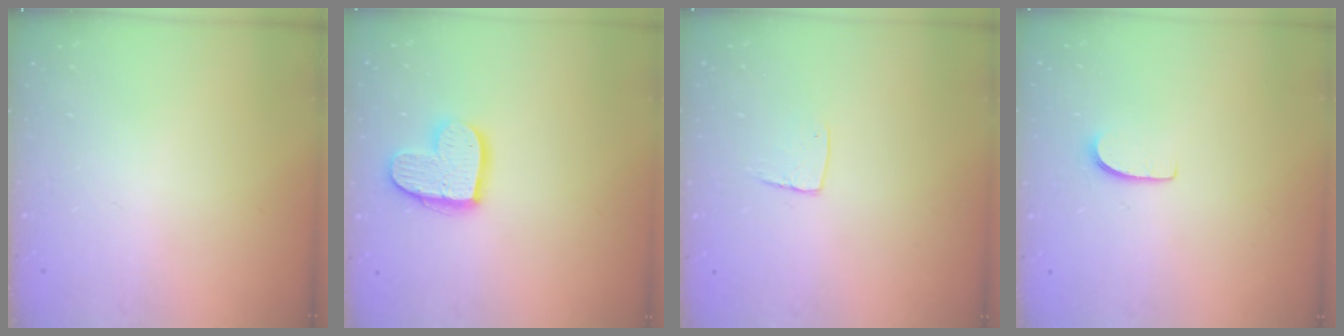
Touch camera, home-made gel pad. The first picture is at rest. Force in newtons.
{"total": 14.5, "press": 14.5, "slide": 1.0}
{"total": 5.9, "press": 5.9, "slide": 0.4}
{"total": 5.1, "press": 5.1, "slide": 0.5}